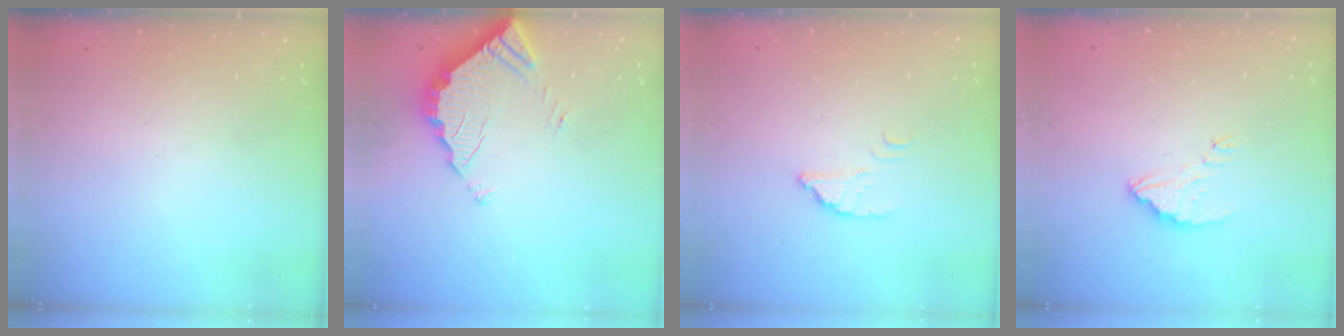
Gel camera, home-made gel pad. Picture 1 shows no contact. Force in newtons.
{"total": 3.2, "press": 3.2, "slide": 0.2}
{"total": 2.5, "press": 2.5, "slide": 0.1}
{"total": 3.2, "press": 3.2, "slide": 0.2}